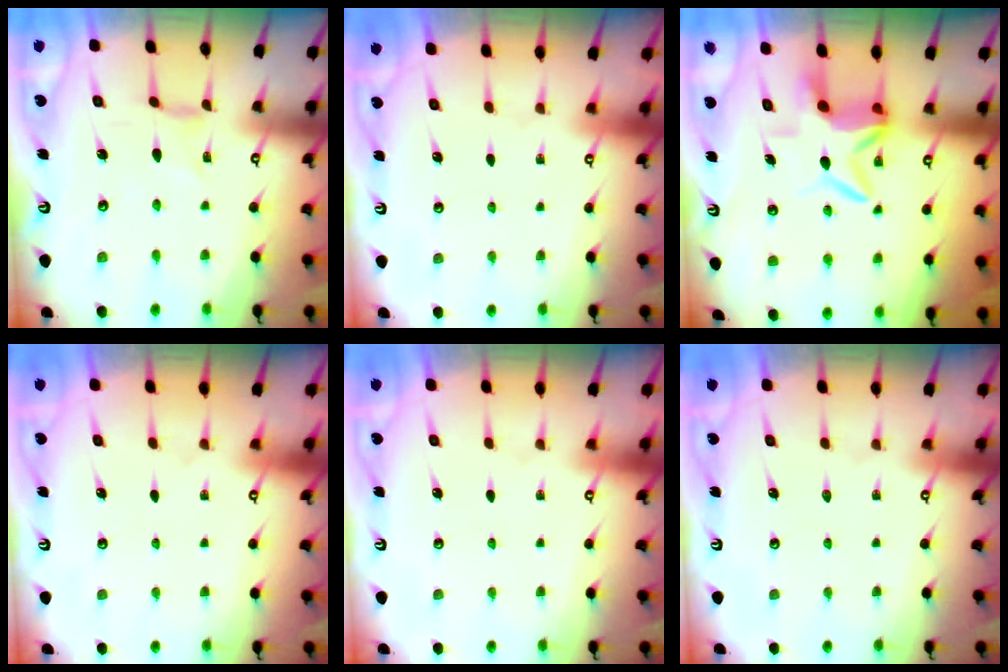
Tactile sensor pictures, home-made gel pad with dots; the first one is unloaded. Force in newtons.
{"total": 0.0}
{"total": 8.3, "press": 8.1, "slide": 1.4}
{"total": 0.0}
{"total": 0.0}
{"total": 0.0}